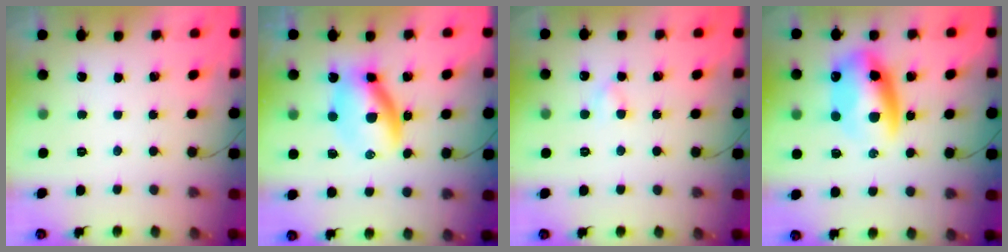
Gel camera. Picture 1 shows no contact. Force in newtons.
{"total": 8.5, "press": 8.2, "slide": 2.5}
{"total": 2.7, "press": 2.5, "slide": 1.1}
{"total": 11.3, "press": 11.0, "slide": 2.5}